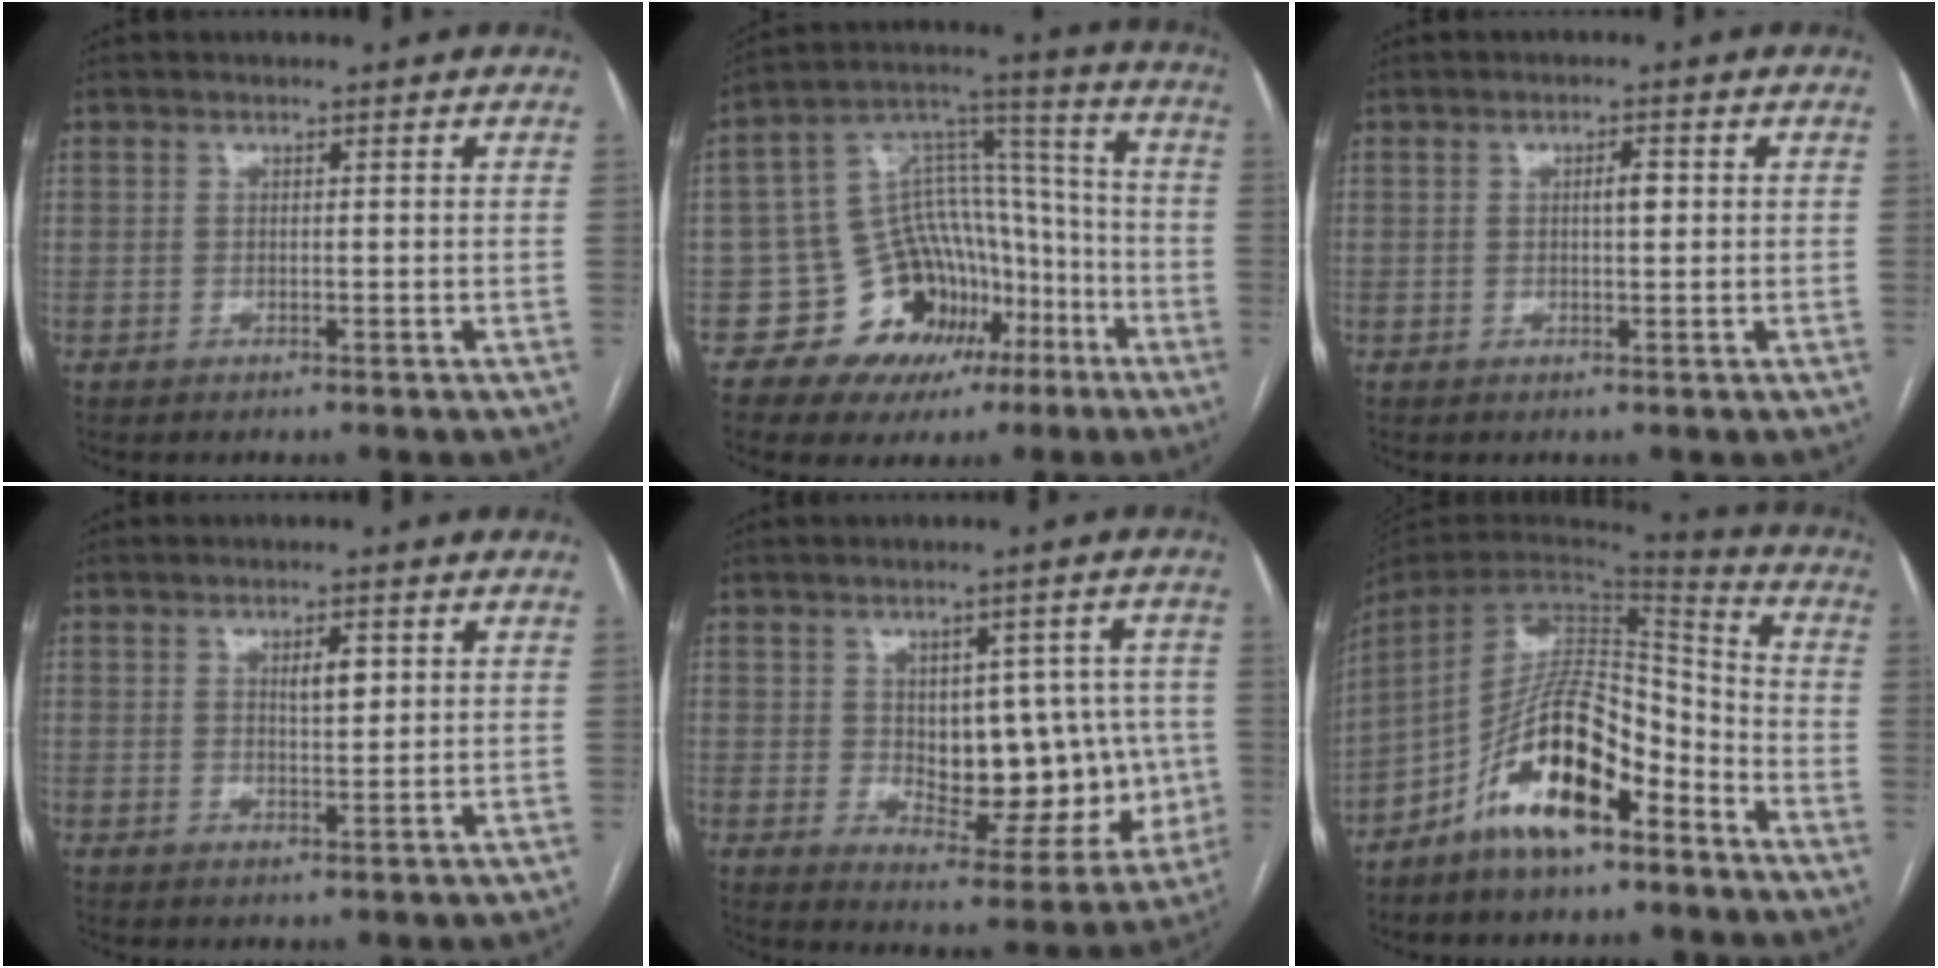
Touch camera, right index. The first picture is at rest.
{"total": 15.8, "force": [-7.7, 11.6, 7.6], "torque": [-0.109, 0.074, -0.109]}
{"total": 2.1, "force": [0.3, 0.6, 2.0], "torque": [-0.033, 0.003, 0.006]}
{"total": 2.9, "force": [1.1, 0.9, 2.6], "torque": [-0.042, -0.001, 0.019]}
{"total": 14.0, "force": [0.0, 7.2, 12.0], "torque": [-0.147, 0.013, 0.022]}
{"total": 15.0, "force": [-8.9, 4.9, 11.1], "torque": [-0.203, 0.015, -0.158]}